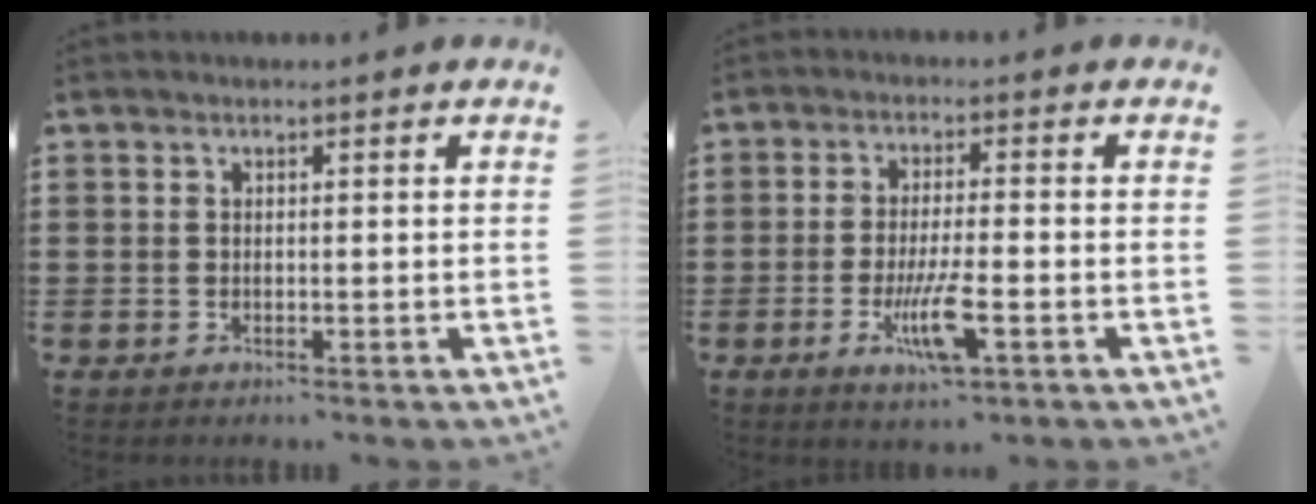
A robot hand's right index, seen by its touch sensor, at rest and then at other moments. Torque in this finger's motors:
{"motor_torque": [0.41, -0.15, 0.39, 0.14]}